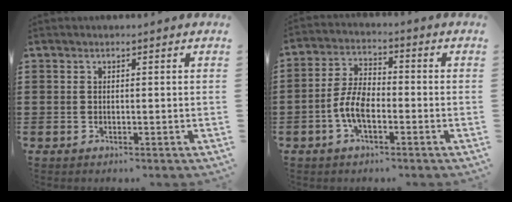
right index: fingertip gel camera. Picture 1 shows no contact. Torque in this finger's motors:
{"motor_torque": [1.02, 1.12, 0.22, 0.05]}